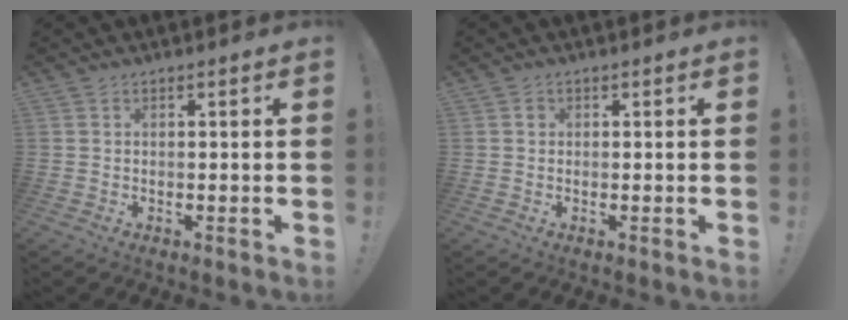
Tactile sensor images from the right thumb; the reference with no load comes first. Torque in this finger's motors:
{"motor_torque": [0.12, 0.09, 0.42, -0.19, -0.03]}